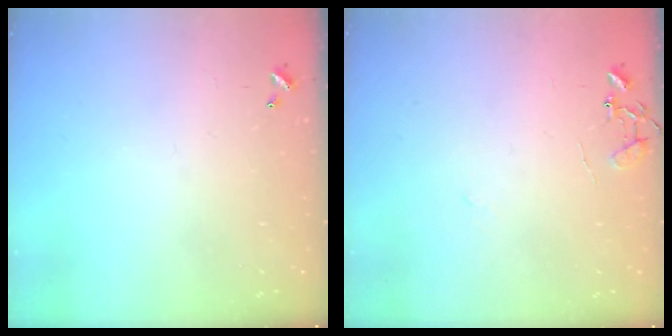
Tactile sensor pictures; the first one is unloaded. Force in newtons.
{"total": 8.7, "press": 8.7, "slide": 0.8}